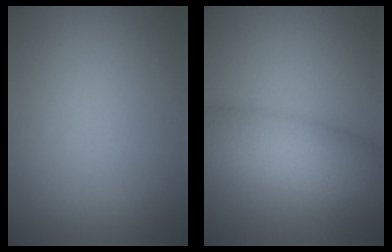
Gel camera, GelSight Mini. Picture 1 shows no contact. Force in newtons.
{"total": 7.1, "press": 7.1, "slide": 0.3}